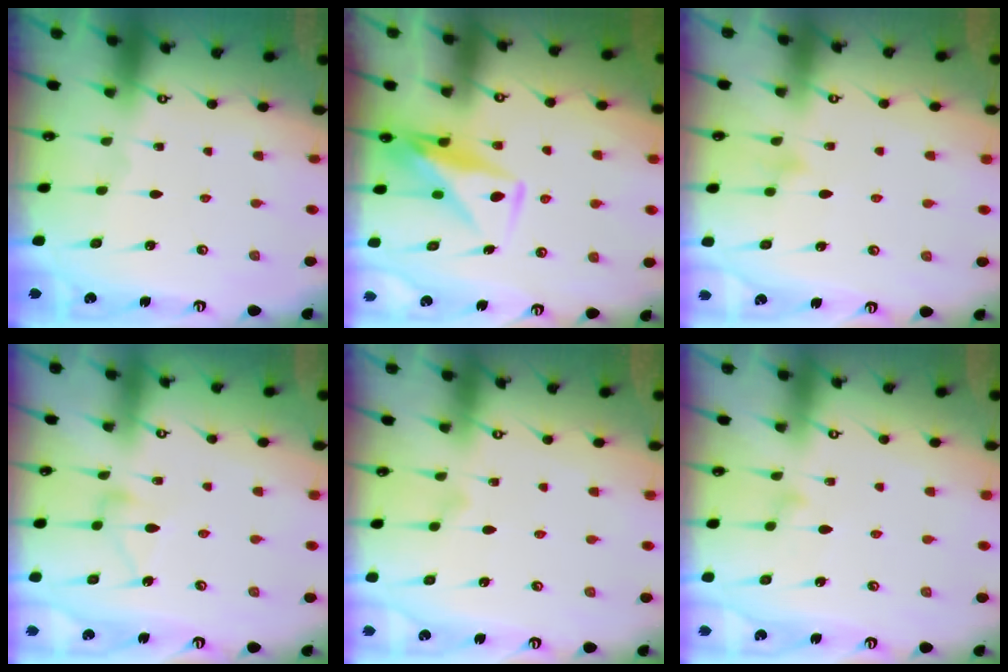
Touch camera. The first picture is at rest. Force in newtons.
{"total": 9.7, "press": 9.7, "slide": 0.5}
{"total": 7.1, "press": 7.1, "slide": 0.3}
{"total": 7.6, "press": 7.6, "slide": 0.2}
{"total": 6.2, "press": 6.2, "slide": 0.3}
{"total": 8.3, "press": 8.3, "slide": 0.5}